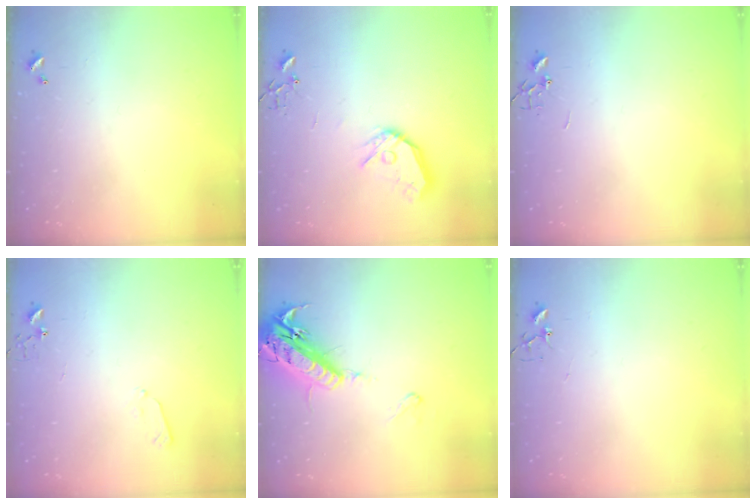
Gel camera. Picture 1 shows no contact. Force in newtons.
{"total": 12.0, "press": 11.9, "slide": 1.6}
{"total": 0.0}
{"total": 3.7, "press": 3.6, "slide": 0.5}
{"total": 18.7, "press": 18.4, "slide": 3.8}
{"total": 2.9, "press": 2.9, "slide": 0.2}